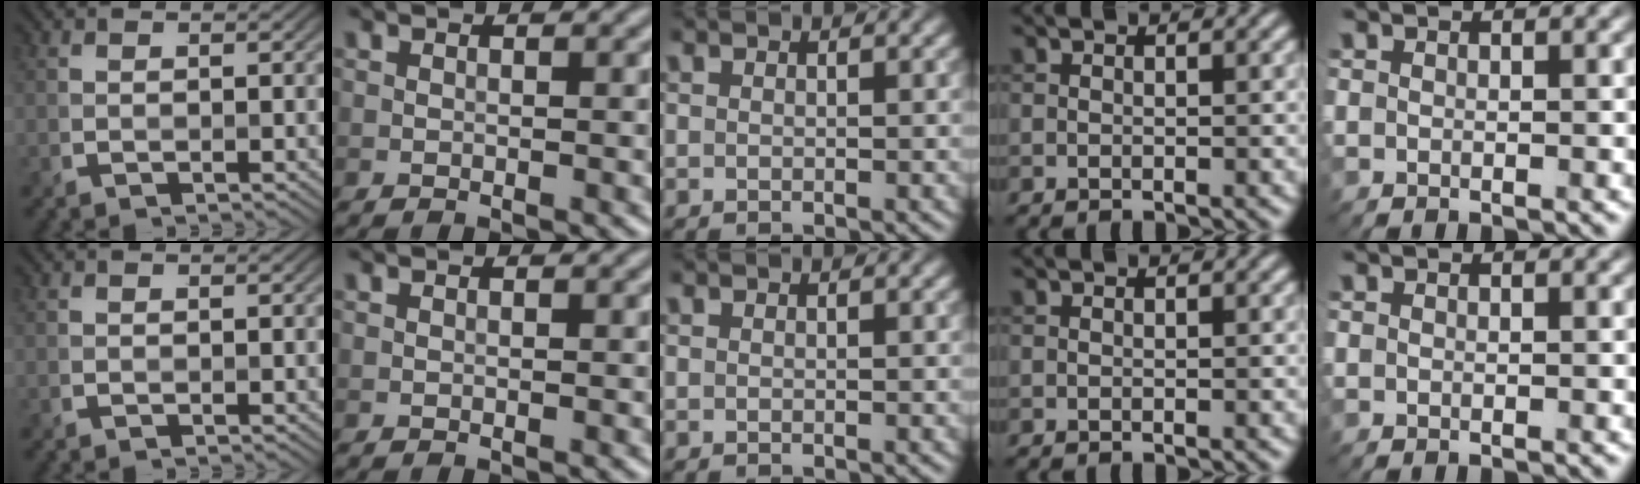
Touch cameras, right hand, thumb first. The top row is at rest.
{}